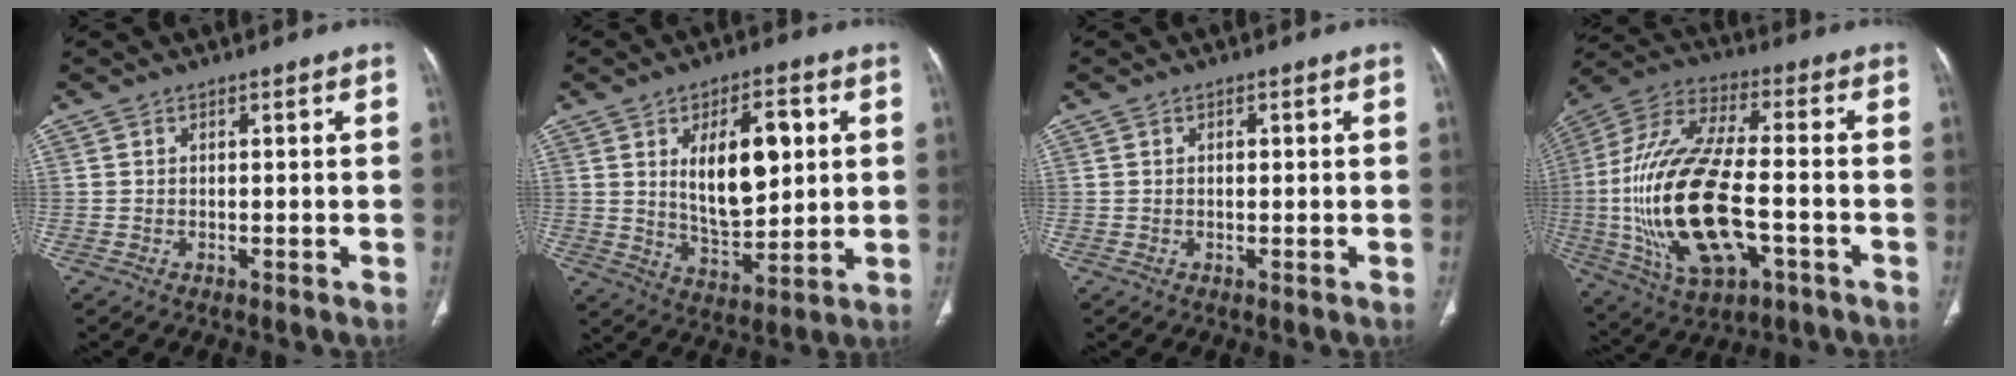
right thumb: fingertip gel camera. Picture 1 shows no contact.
{"total": 14.4, "force": [3.4, 7.0, 12.2], "torque": [-0.171, -0.015, 0.067]}
{"total": 0.9, "force": [0.2, 0.6, 0.7], "torque": [-0.011, 0.001, 0.003]}
{"total": 23.1, "force": [-4.3, 9.9, 20.4], "torque": [-0.427, 0.017, -0.063]}